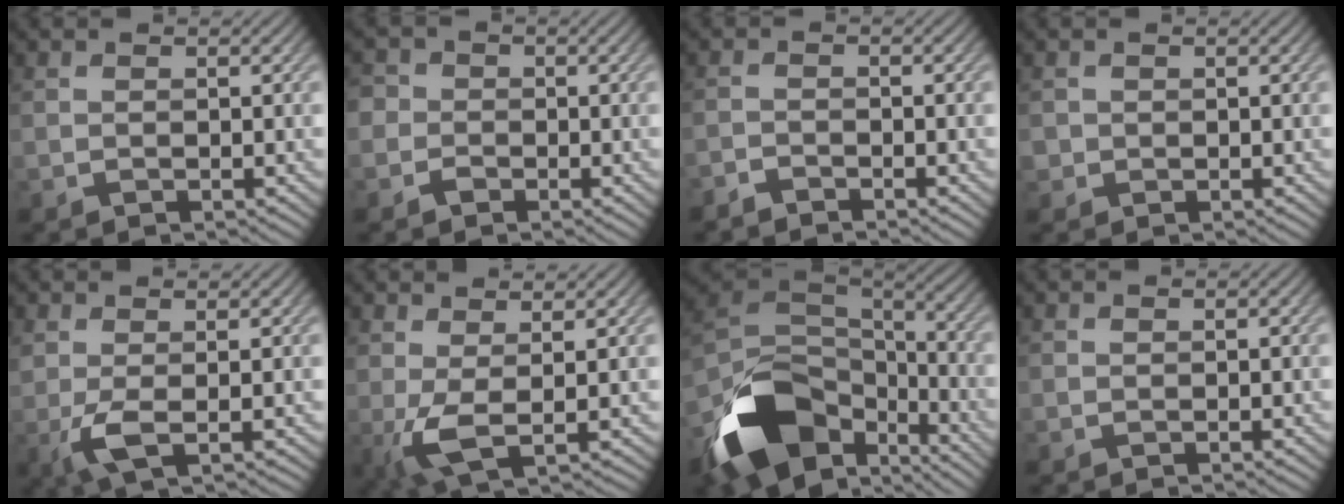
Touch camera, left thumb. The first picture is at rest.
{"total": 2.1, "force": [-0.8, 1.9, 0.4], "torque": [0.003, 0.007, -0.034]}
{"total": 2.0, "force": [-1.9, 0.1, 0.3], "torque": [-0.005, -0.001, -0.043]}
{"total": 0.9, "force": [-0.1, 0.9, 0.0], "torque": [0.007, -0.002, -0.007]}
{"total": 2.8, "force": [-0.1, 0.7, 2.7], "torque": [-0.070, -0.001, -0.005]}
{"total": 3.7, "force": [0.8, 0.8, 3.6], "torque": [-0.085, 0.000, 0.013]}
{"total": 15.7, "force": [-7.7, 9.3, 10.1], "torque": [-0.236, -0.036, -0.128]}
{"total": 0.0}